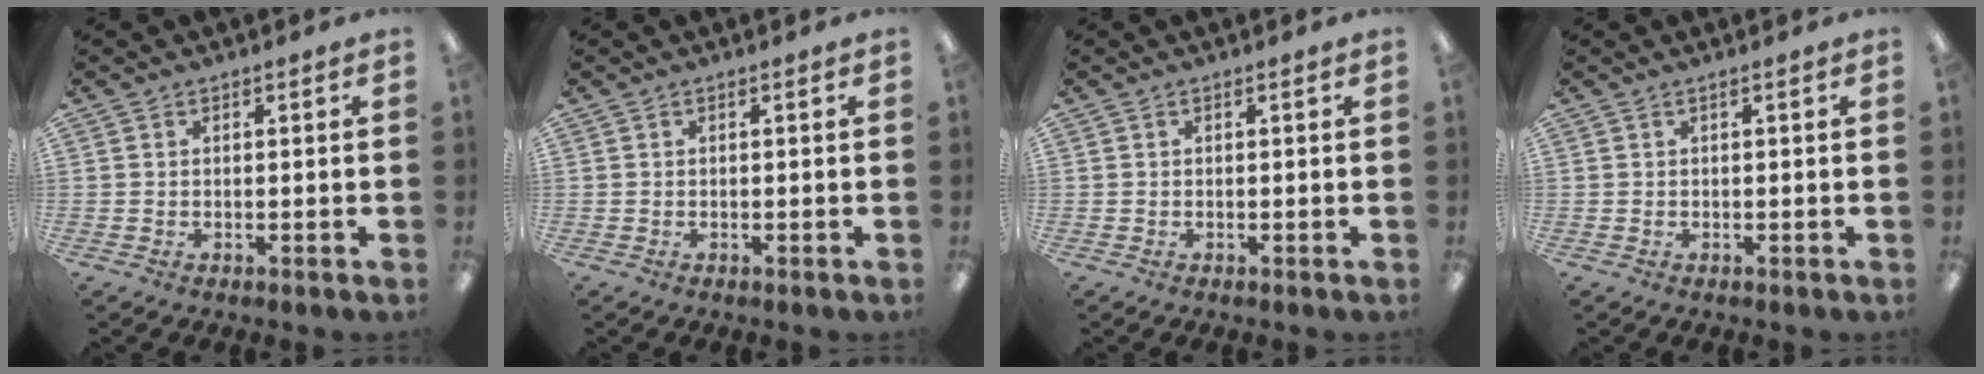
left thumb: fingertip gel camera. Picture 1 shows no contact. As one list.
[{"total": 0.0}, {"total": 0.0}, {"total": 0.7, "force": [0.0, 0.2, 0.7], "torque": [-0.012, 0.000, 0.000]}]